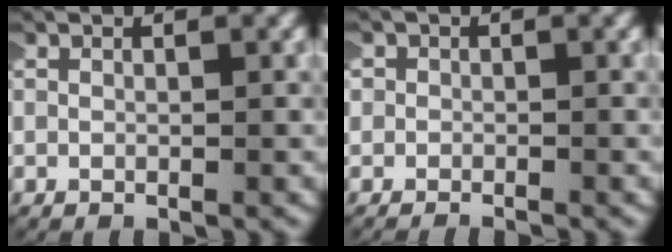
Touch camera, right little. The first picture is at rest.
{"total": 1.3, "force": [-1.0, 0.8, -0.3], "torque": [0.002, -0.001, -0.020]}